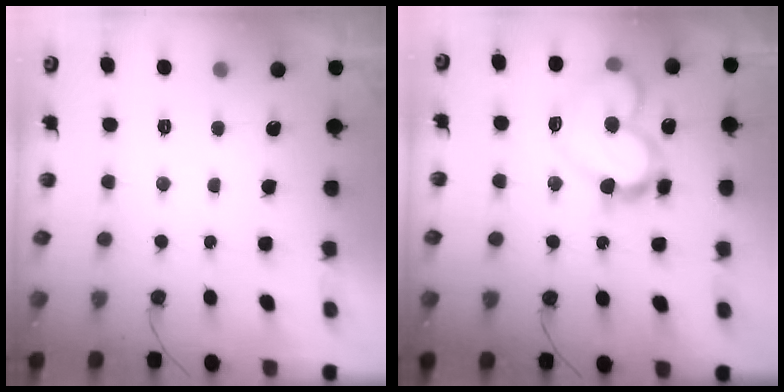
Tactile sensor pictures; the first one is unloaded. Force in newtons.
{"total": 16.5, "press": 16.5, "slide": 1.1}